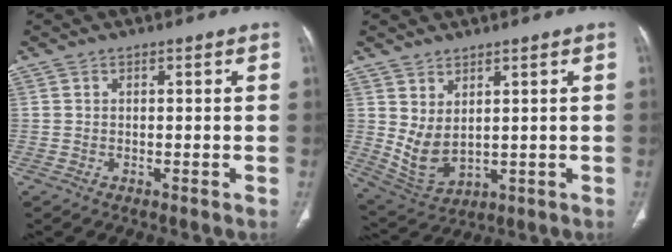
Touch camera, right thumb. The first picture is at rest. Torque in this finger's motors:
{"motor_torque": [-0.42, 0.57, 0.31, 0.42, 0.08]}